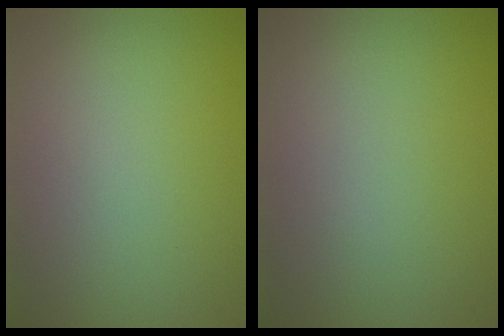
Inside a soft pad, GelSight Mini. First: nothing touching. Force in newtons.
{"total": 0.0}